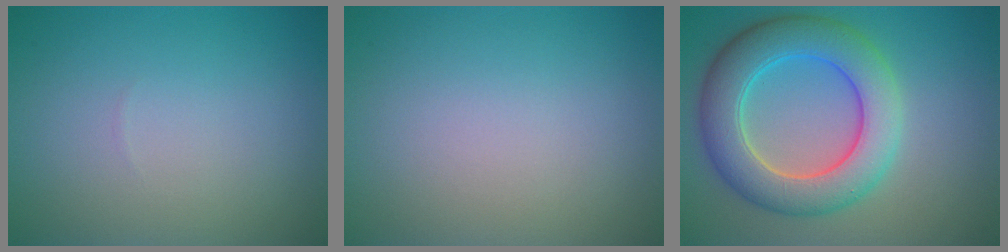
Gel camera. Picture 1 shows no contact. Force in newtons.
{"total": 0.0}
{"total": 7.8, "press": 7.8, "slide": 0.4}